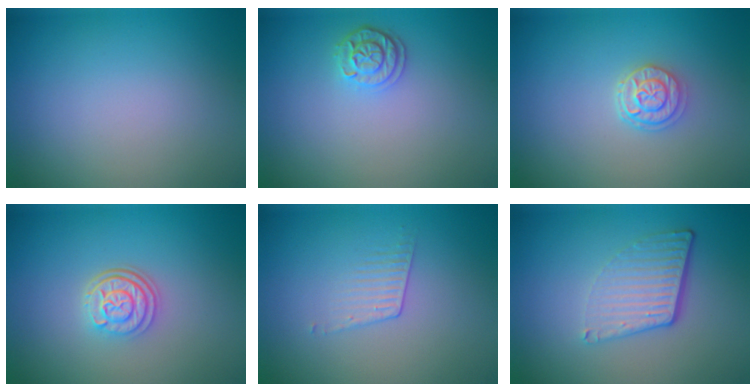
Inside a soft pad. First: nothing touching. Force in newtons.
{"total": 2.1, "press": 1.9, "slide": 0.9}
{"total": 2.3, "press": 2.0, "slide": 1.1}
{"total": 3.0, "press": 2.4, "slide": 1.8}
{"total": 1.1, "press": 0.4, "slide": 1.1}
{"total": 4.3, "press": 2.8, "slide": 3.3}